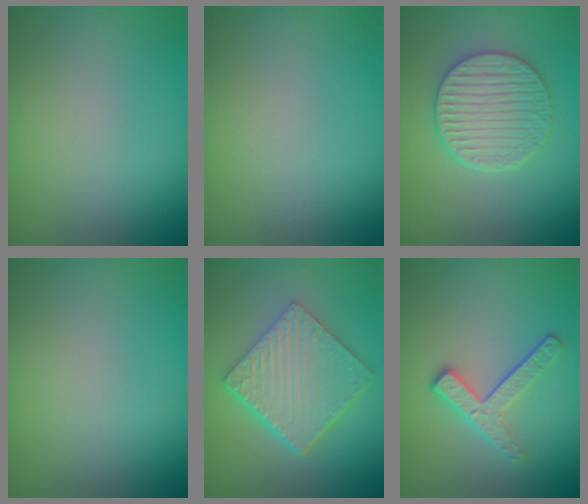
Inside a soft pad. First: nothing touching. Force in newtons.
{"total": 0.0}
{"total": 4.6, "press": 4.0, "slide": 2.2}
{"total": 0.0}
{"total": 6.4, "press": 4.6, "slide": 4.5}
{"total": 2.9, "press": 2.4, "slide": 1.6}